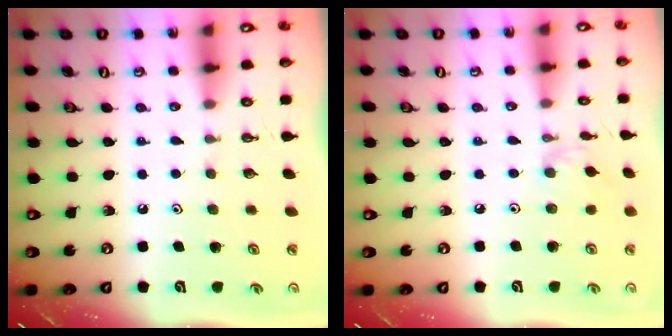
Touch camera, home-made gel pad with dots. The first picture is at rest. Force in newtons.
{"total": 2.8, "press": 2.8, "slide": 0.5}